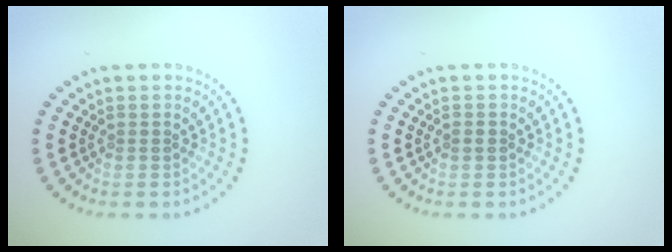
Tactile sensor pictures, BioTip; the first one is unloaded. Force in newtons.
{"total": 0.8, "press": 0.8, "slide": 0.1}